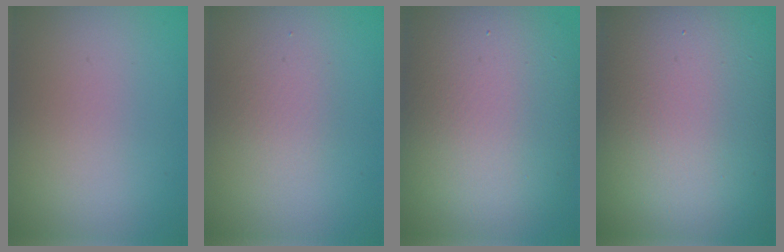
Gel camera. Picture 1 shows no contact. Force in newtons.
{"total": 1.5, "press": 1.5, "slide": 0.1}
{"total": 13.8, "press": 13.8, "slide": 1.2}
{"total": 22.3, "press": 22.2, "slide": 1.1}